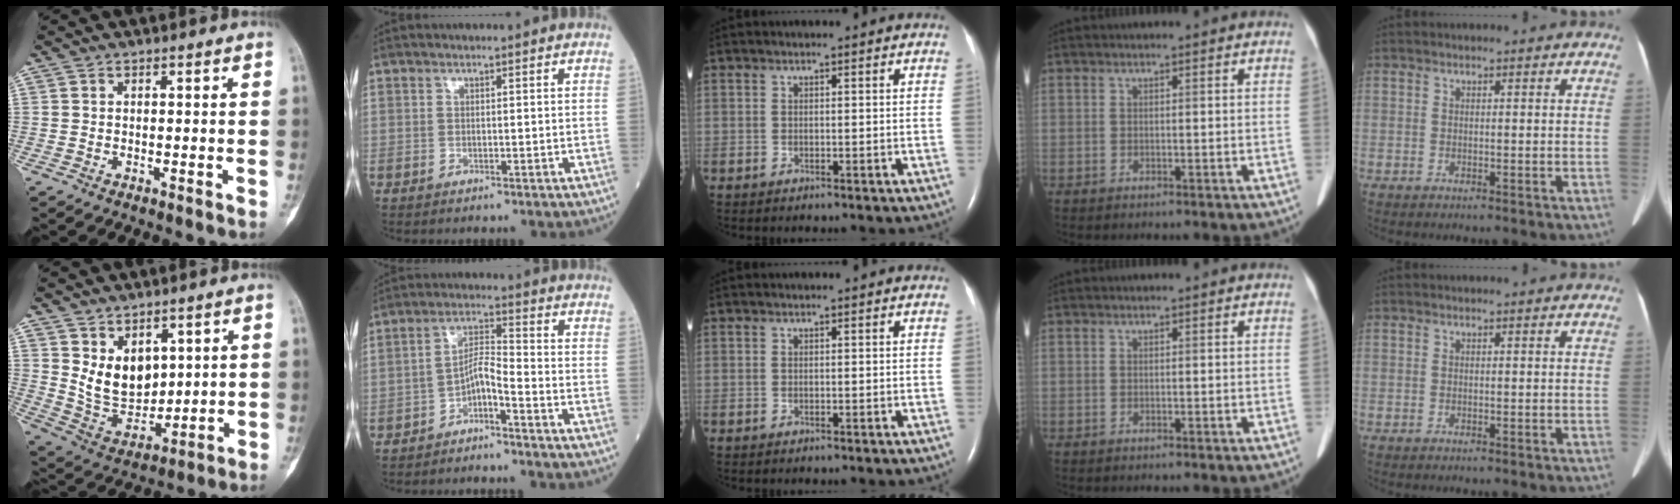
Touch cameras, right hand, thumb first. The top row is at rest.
{"thumb": {"total": 9.9, "force": [3.5, 6.9, 6.0], "torque": [-0.070, -0.040, 0.089]}, "index": {"total": 4.3, "force": [-3.0, 0.6, 3.0], "torque": [-0.056, 0.010, -0.056]}}